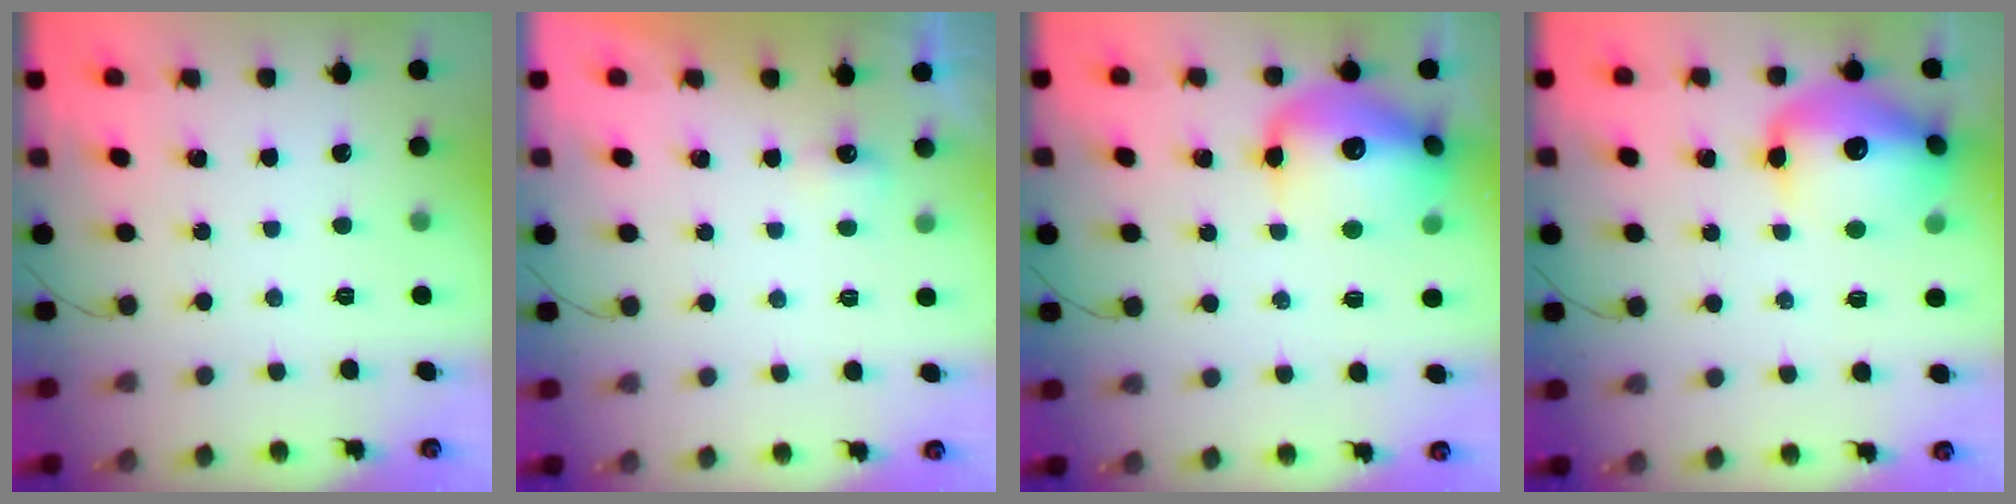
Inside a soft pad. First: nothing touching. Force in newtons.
{"total": 2.9, "press": 2.8, "slide": 0.8}
{"total": 17.6, "press": 17.2, "slide": 3.6}
{"total": 16.4, "press": 16.1, "slide": 2.9}